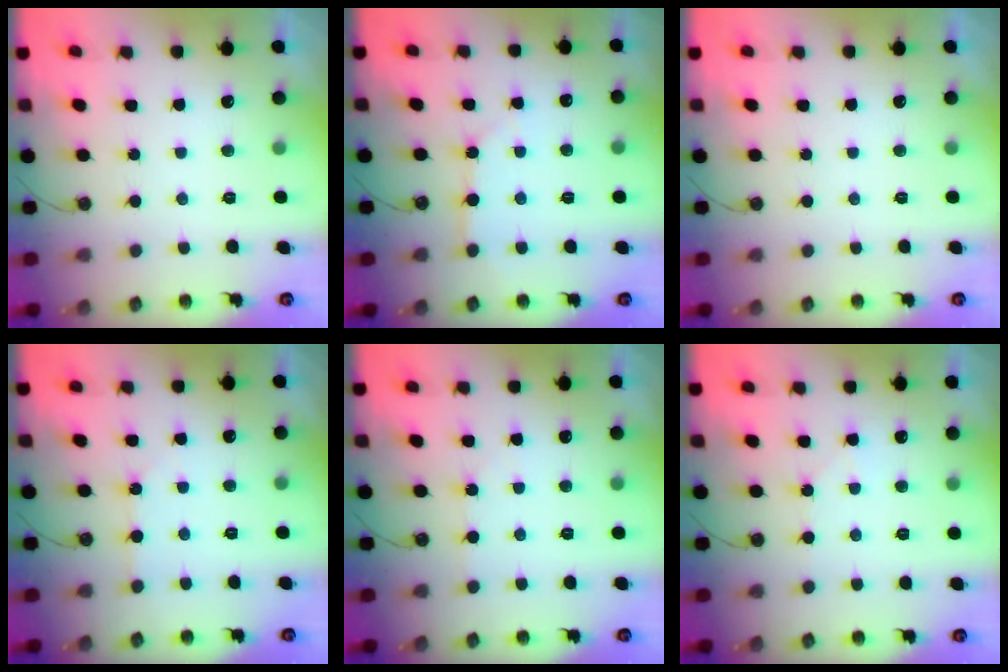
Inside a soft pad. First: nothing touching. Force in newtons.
{"total": 2.6, "press": 2.6, "slide": 0.3}
{"total": 0.0}
{"total": 1.6, "press": 1.6, "slide": 0.3}
{"total": 1.5, "press": 1.4, "slide": 0.3}
{"total": 4.0, "press": 4.0, "slide": 0.7}